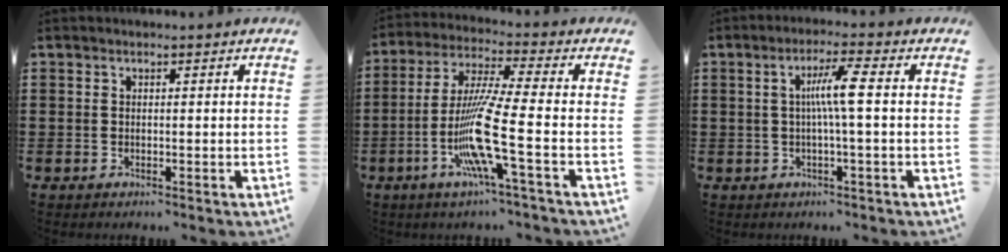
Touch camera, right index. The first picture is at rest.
{"total": 12.5, "force": [-4.0, 0.6, 11.8], "torque": [-0.253, -0.021, -0.086]}
{"total": 5.6, "force": [0.1, -0.1, 5.6], "torque": [-0.105, 0.000, -0.005]}